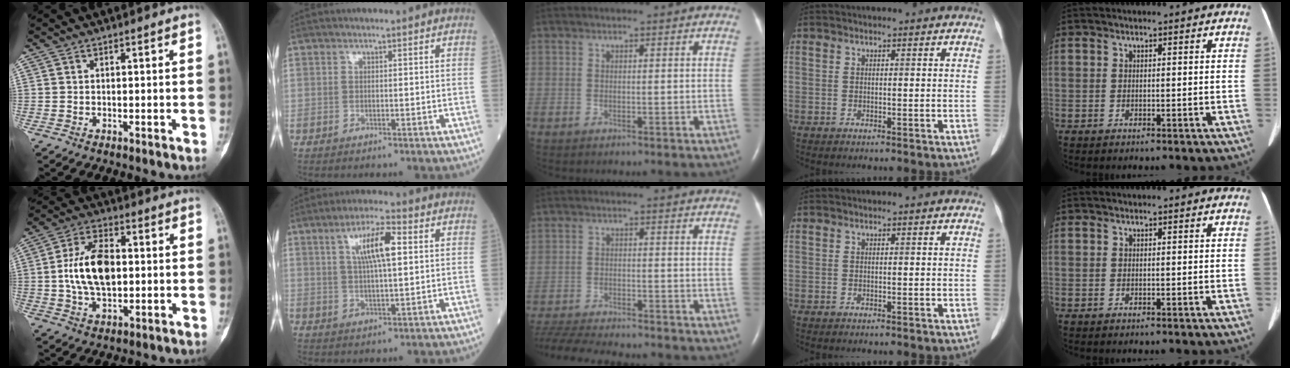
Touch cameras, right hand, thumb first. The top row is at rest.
{"thumb": {"total": 12.6, "force": [0.4, 7.2, 10.4], "torque": [-0.184, 0.009, 0.008]}, "index": {"total": 8.0, "force": [2.4, 1.4, 7.6], "torque": [-0.136, 0.012, 0.043]}, "middle": {"total": 14.6, "force": [-13.2, 2.2, 5.9], "torque": [-0.129, -0.022, -0.200]}}